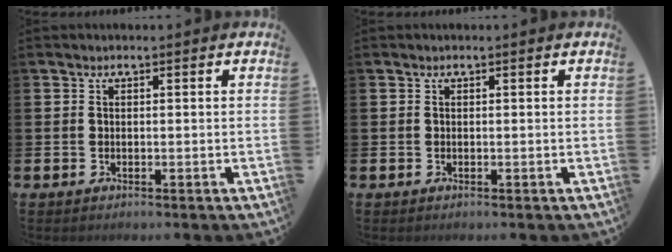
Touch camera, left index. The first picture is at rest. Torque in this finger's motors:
{"motor_torque": [-0.13, -0.03, 0.04, 0.02]}